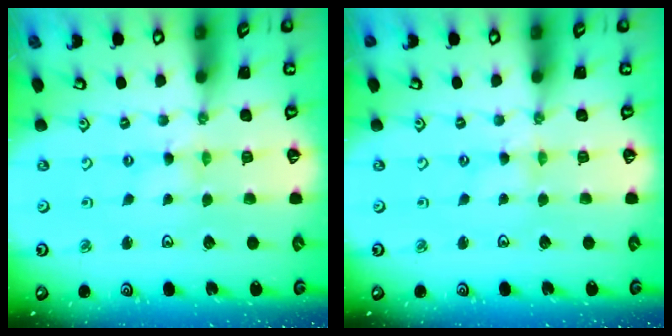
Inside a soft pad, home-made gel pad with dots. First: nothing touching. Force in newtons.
{"total": 0.0}